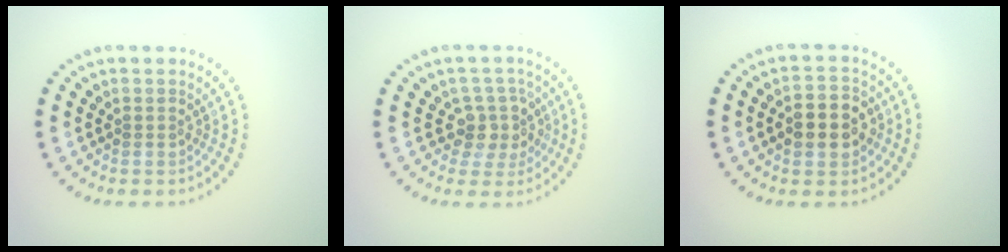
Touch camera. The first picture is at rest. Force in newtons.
{"total": 3.1, "press": 2.4, "slide": 1.9}
{"total": 4.3, "press": 4.3, "slide": 0.2}